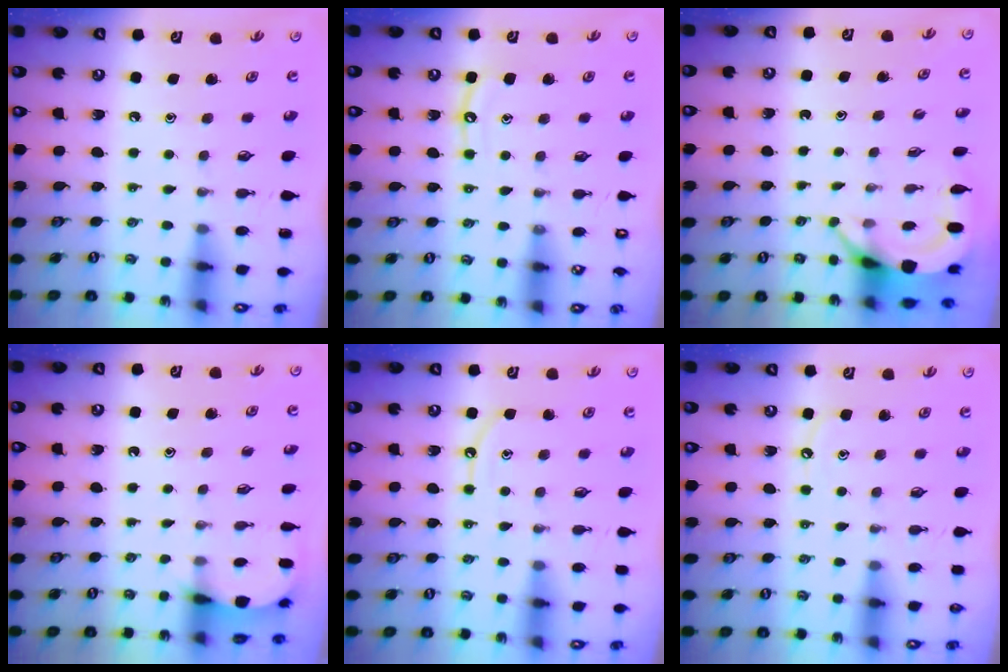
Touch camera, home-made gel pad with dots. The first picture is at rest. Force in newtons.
{"total": 6.1, "press": 6.1, "slide": 0.6}
{"total": 4.6, "press": 4.6, "slide": 0.5}
{"total": 2.1, "press": 2.1, "slide": 0.1}
{"total": 6.0, "press": 5.9, "slide": 0.7}
{"total": 4.9, "press": 4.8, "slide": 0.6}